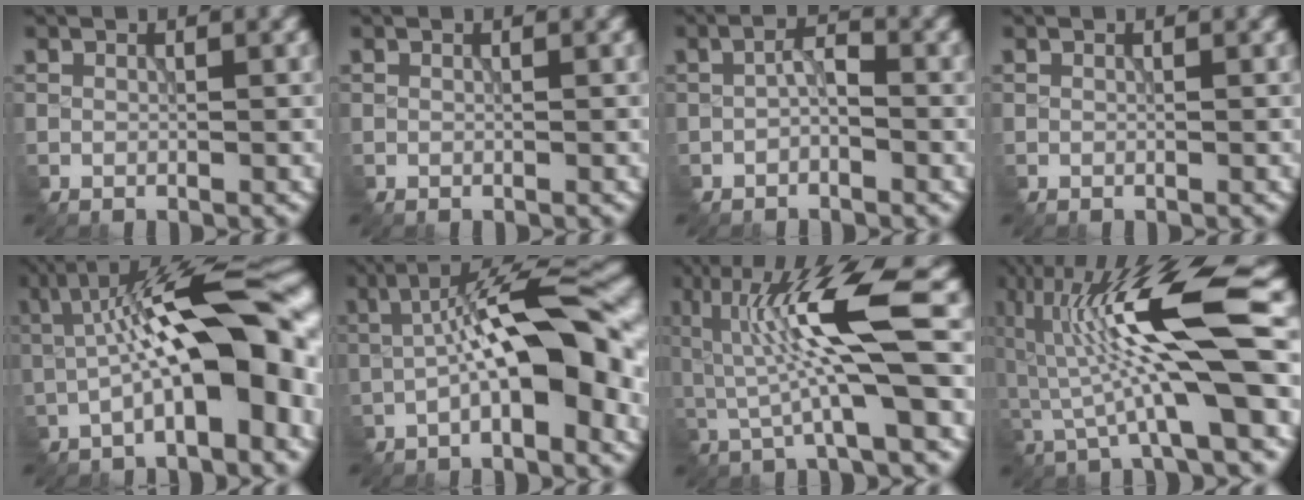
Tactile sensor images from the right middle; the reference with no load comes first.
{"total": 0.0}
{"total": 2.1, "force": [-0.6, 1.0, 1.8], "torque": [-0.034, 0.005, -0.013]}
{"total": 0.0}
{"total": 13.6, "force": [-0.2, 4.1, 13.0], "torque": [-0.183, 0.029, -0.010]}
{"total": 10.7, "force": [-0.8, 3.4, 10.1], "torque": [-0.154, 0.021, -0.020]}
{"total": 8.6, "force": [0.6, 1.2, 8.5], "torque": [-0.151, 0.001, 0.014]}
{"total": 11.0, "force": [0.6, 1.8, 10.8], "torque": [-0.200, 0.014, 0.015]}